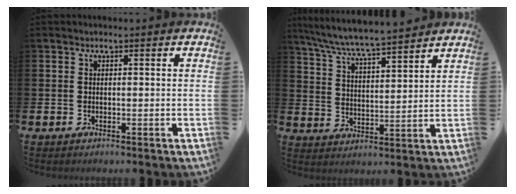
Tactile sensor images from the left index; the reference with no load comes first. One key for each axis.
{"total": 7.2, "fx": 7.0, "fy": 0.1, "fz": 1.7, "tx": -0.063, "ty": -0.046, "tz": 0.123}